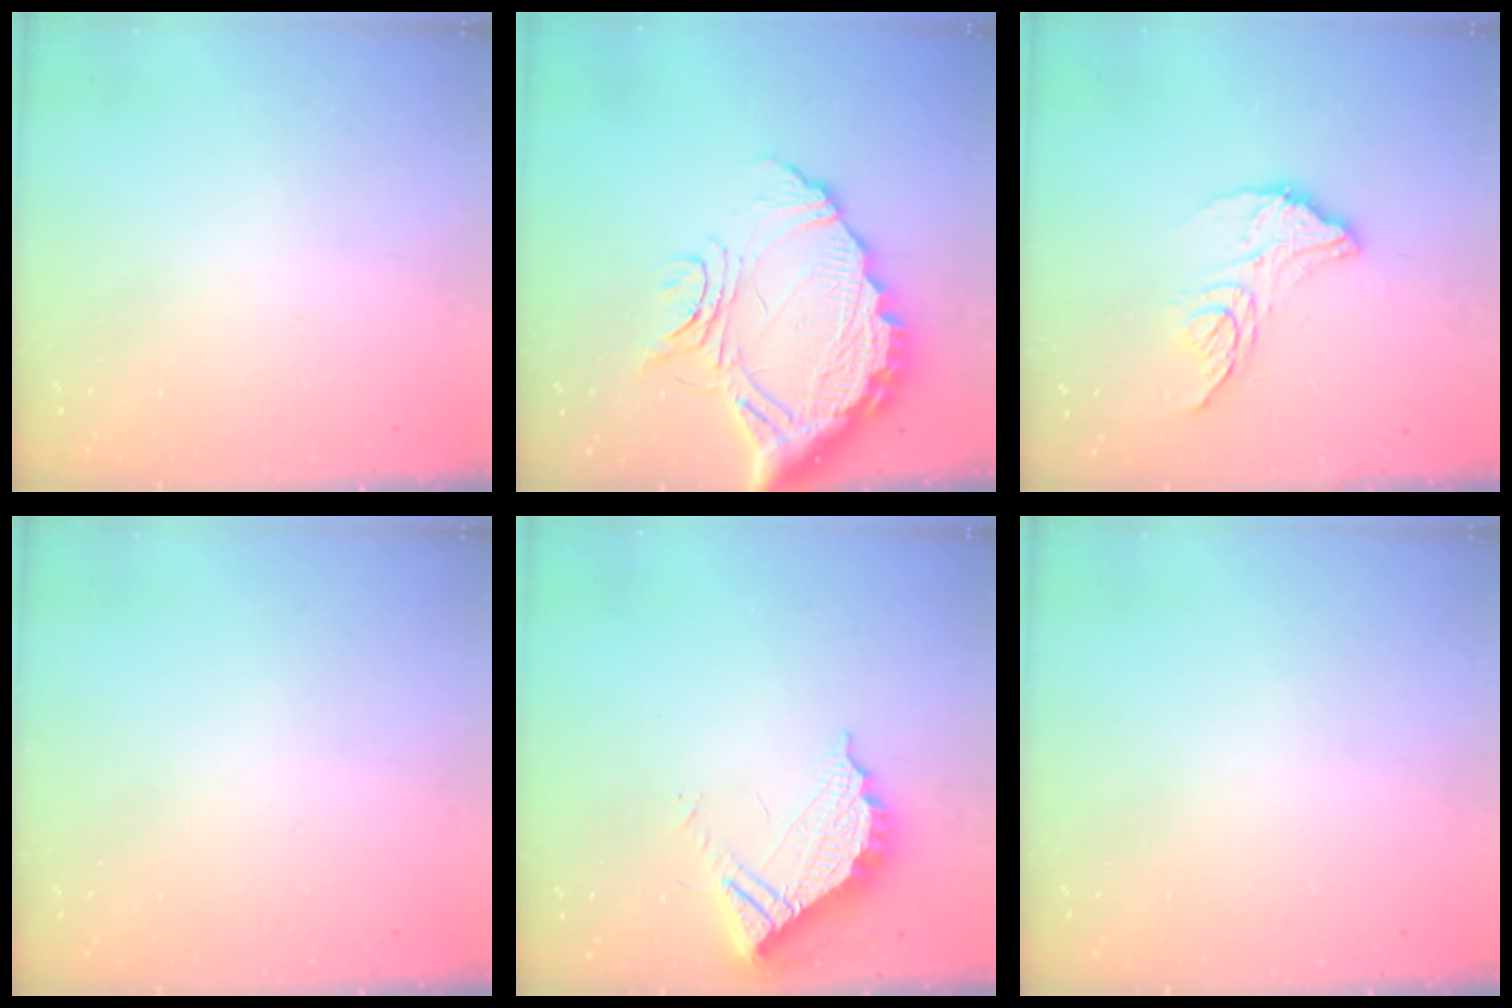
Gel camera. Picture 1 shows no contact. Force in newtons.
{"total": 19.6, "press": 19.5, "slide": 1.7}
{"total": 12.3, "press": 12.2, "slide": 1.2}
{"total": 0.0}
{"total": 11.0, "press": 11.0, "slide": 0.9}
{"total": 0.0}